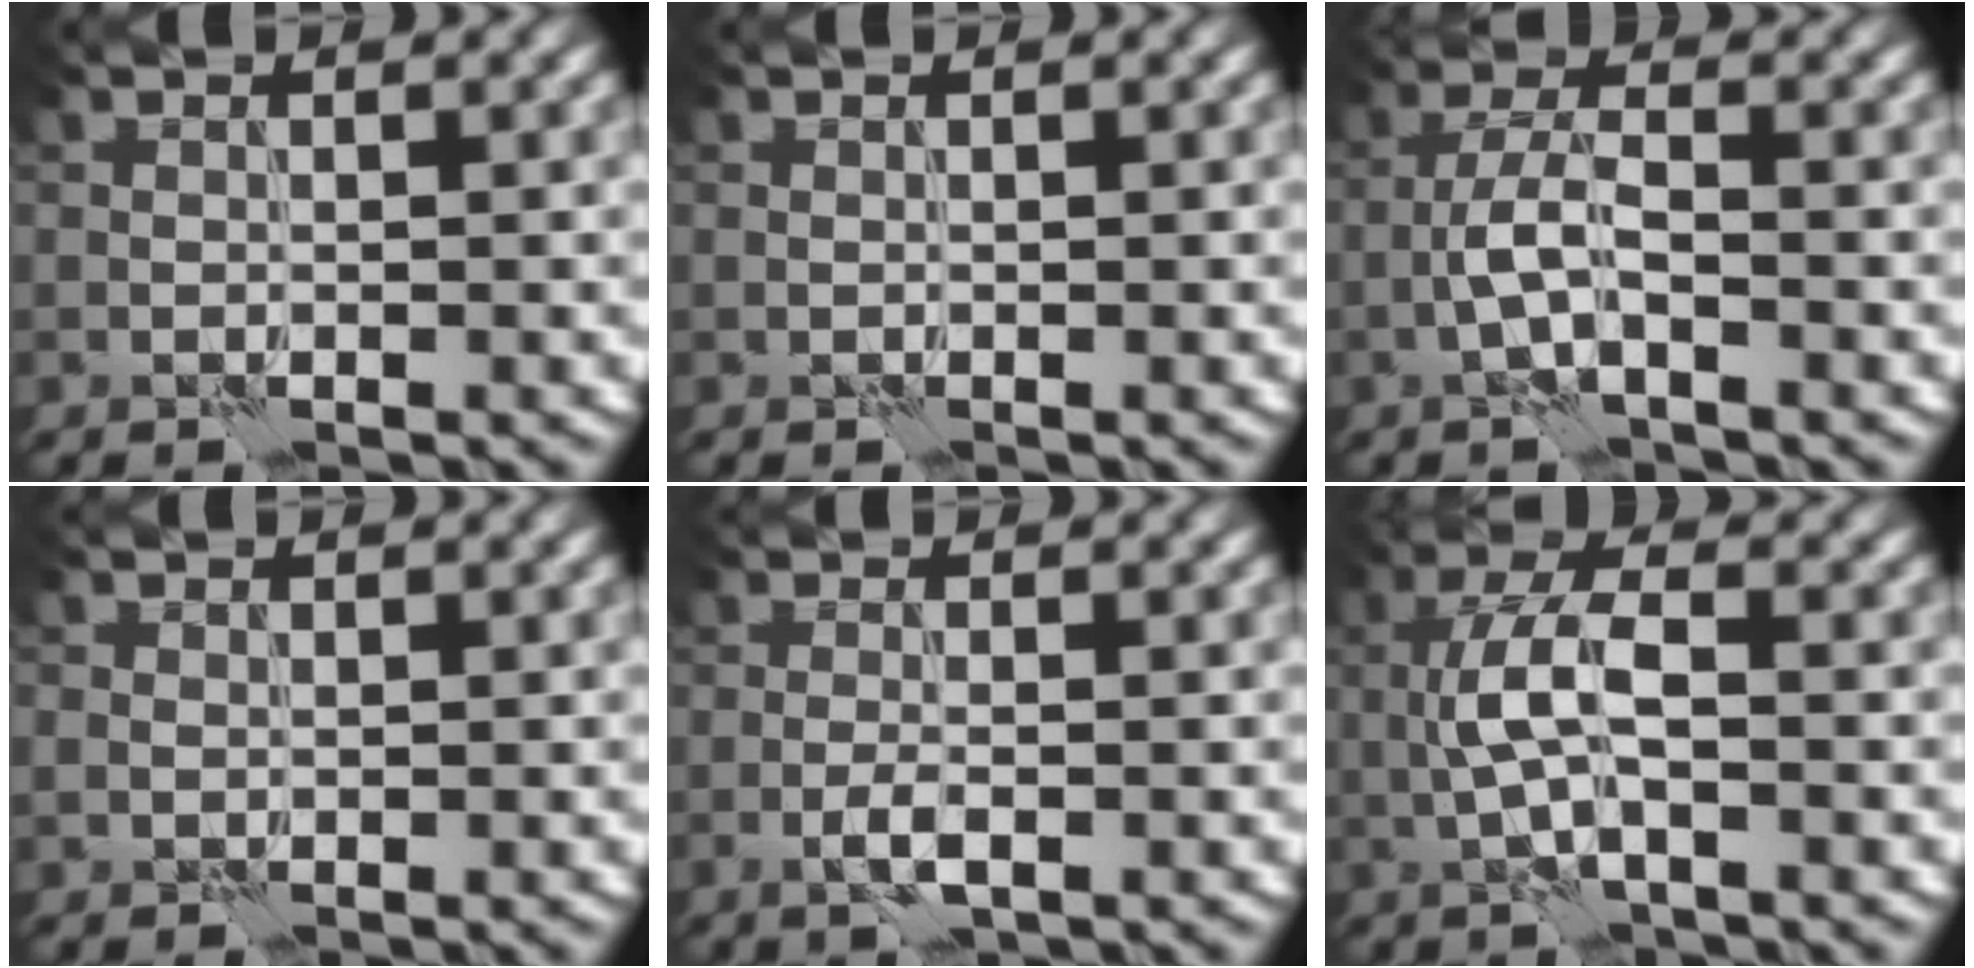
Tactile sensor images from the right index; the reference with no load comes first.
{"total": 0.0}
{"total": 2.9, "force": [-1.1, 0.8, 2.5], "torque": [-0.055, 0.008, -0.029]}
{"total": 1.0, "force": [0.1, 1.0, 0.2], "torque": [0.002, -0.003, 0.001]}
{"total": 1.6, "force": [-0.6, 0.5, 1.4], "torque": [-0.033, 0.000, -0.017]}
{"total": 4.4, "force": [-0.5, 1.5, 4.1], "torque": [-0.089, 0.010, -0.015]}